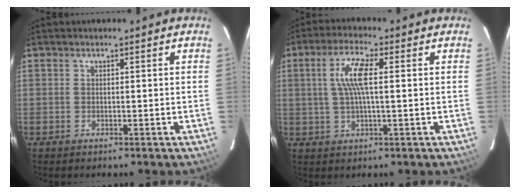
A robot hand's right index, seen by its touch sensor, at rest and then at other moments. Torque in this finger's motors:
{"motor_torque": [0.47, -0.11, 0.42, 0.15]}